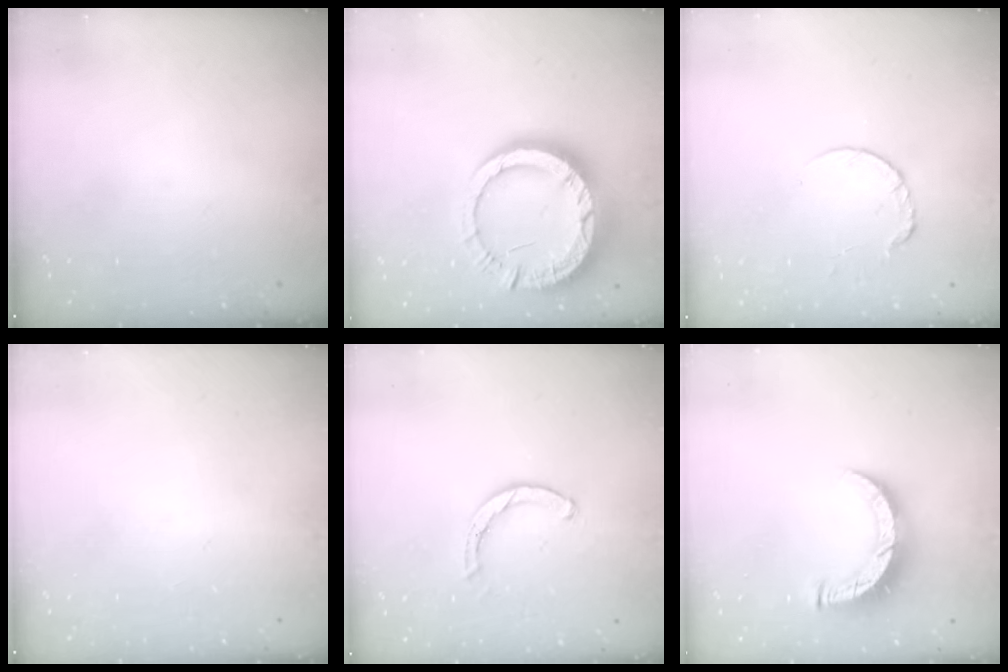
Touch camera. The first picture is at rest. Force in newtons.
{"total": 15.9, "press": 15.9, "slide": 1.5}
{"total": 5.9, "press": 5.9, "slide": 0.5}
{"total": 0.0}
{"total": 2.0, "press": 2.0, "slide": 0.2}
{"total": 9.2, "press": 9.1, "slide": 0.6}